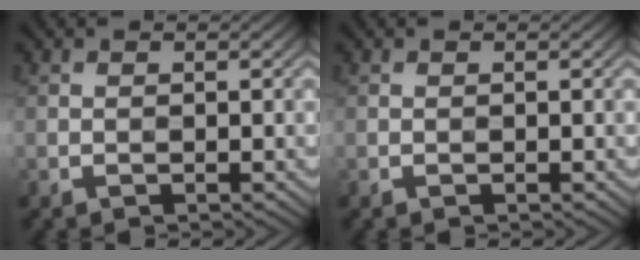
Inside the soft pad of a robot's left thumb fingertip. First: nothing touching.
{"total": 0.0}